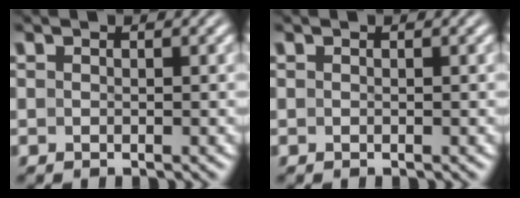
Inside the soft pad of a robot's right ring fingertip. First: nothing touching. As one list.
[{"total": 0.0}]